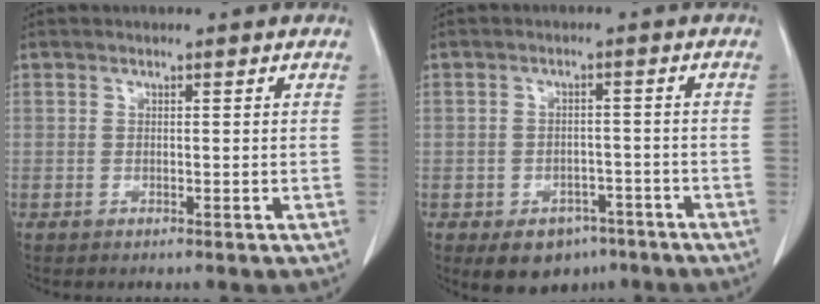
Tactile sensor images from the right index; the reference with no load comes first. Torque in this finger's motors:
{"motor_torque": [0.03, -0.05, -0.15, -0.12]}